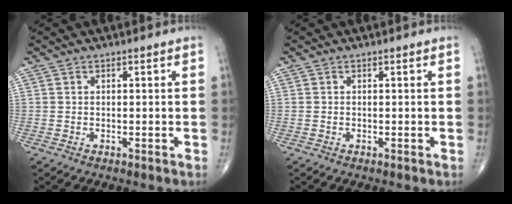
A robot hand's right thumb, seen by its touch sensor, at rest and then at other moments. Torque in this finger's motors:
{"motor_torque": [0.10, 0.22, 0.00, -0.13, -0.02]}